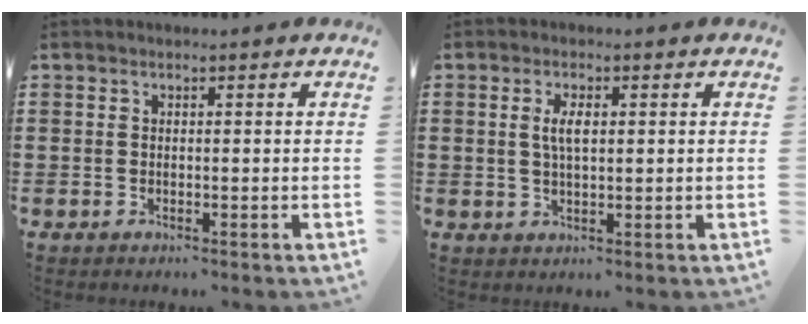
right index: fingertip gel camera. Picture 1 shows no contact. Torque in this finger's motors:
{"motor_torque": [0.26, -0.13, 0.10, 0.06]}